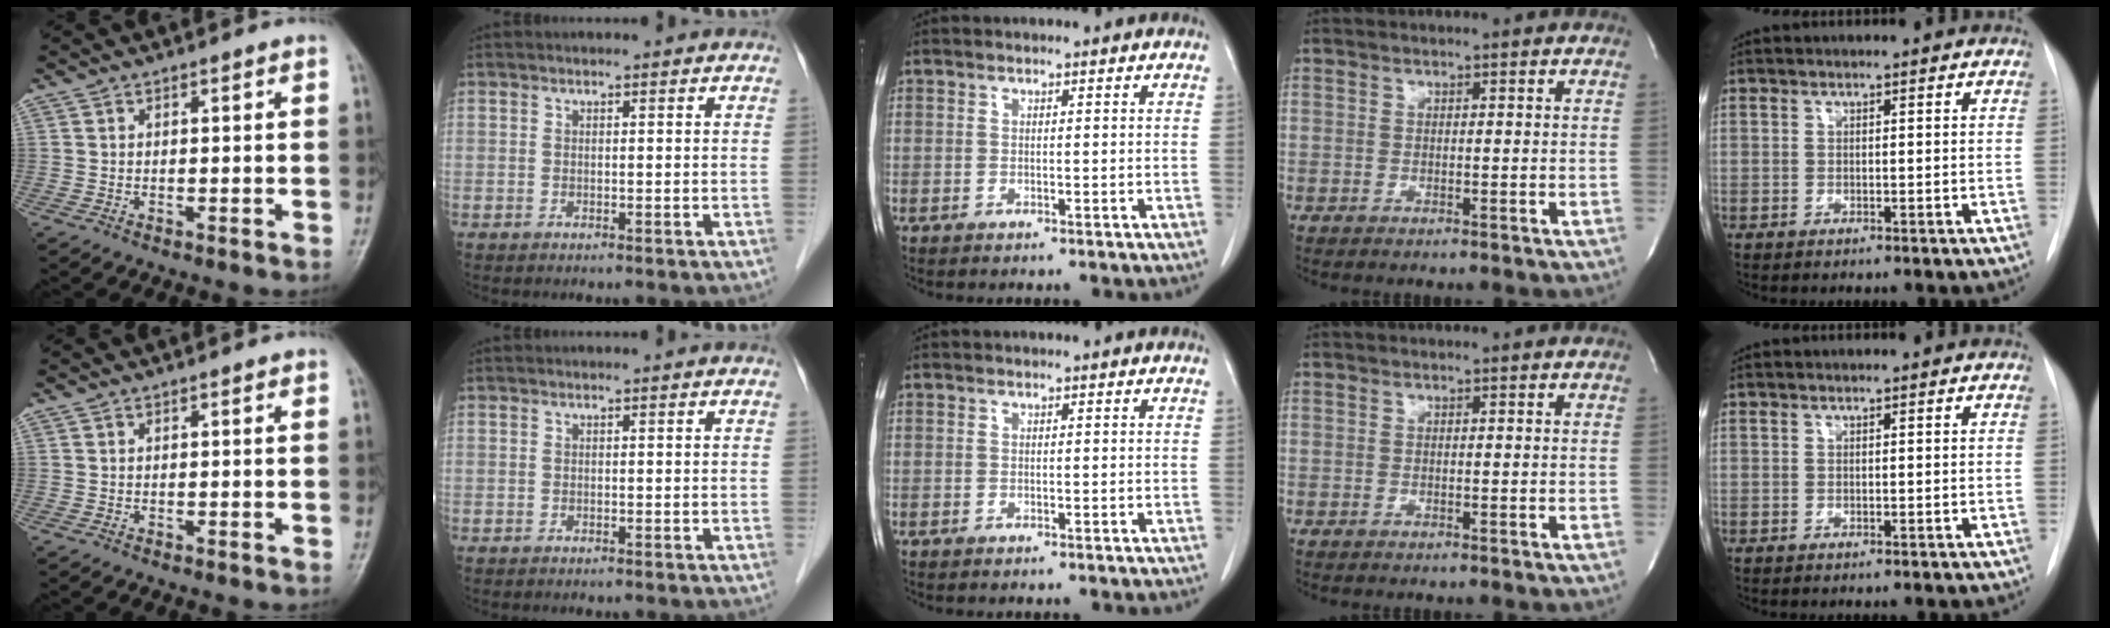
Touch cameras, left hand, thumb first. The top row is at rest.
{}